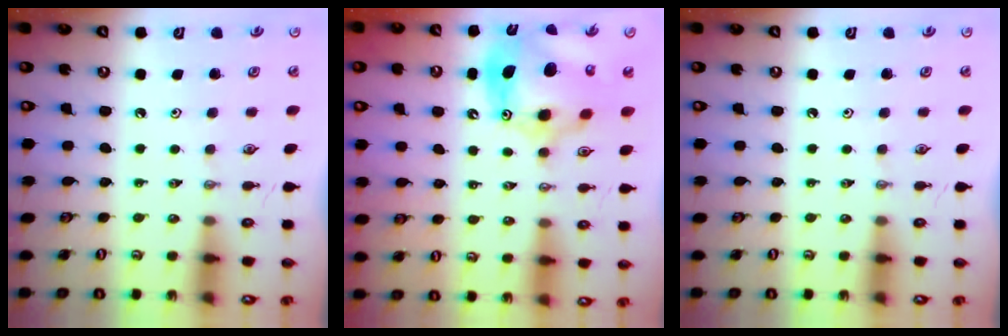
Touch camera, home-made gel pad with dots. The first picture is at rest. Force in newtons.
{"total": 15.7, "press": 15.6, "slide": 1.5}
{"total": 0.0}